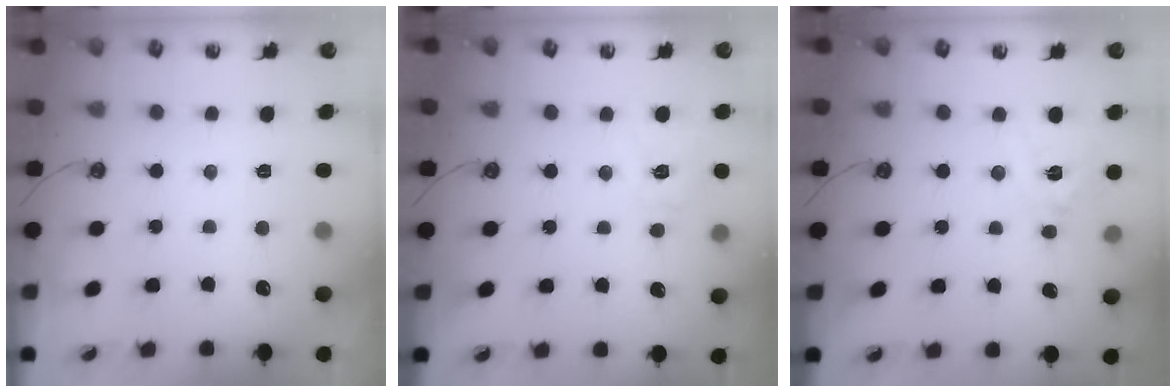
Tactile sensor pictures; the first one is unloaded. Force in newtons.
{"total": 10.3, "press": 10.2, "slide": 1.2}
{"total": 10.8, "press": 10.8, "slide": 1.1}